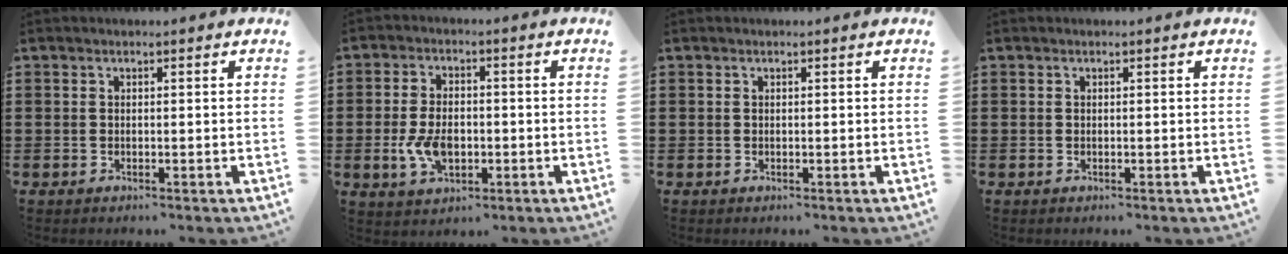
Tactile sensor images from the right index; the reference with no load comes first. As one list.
[{"total": 6.3, "force": [-1.3, 3.7, 4.8], "torque": [-0.112, 0.000, -0.027]}, {"total": 0.0}, {"total": 0.0}]